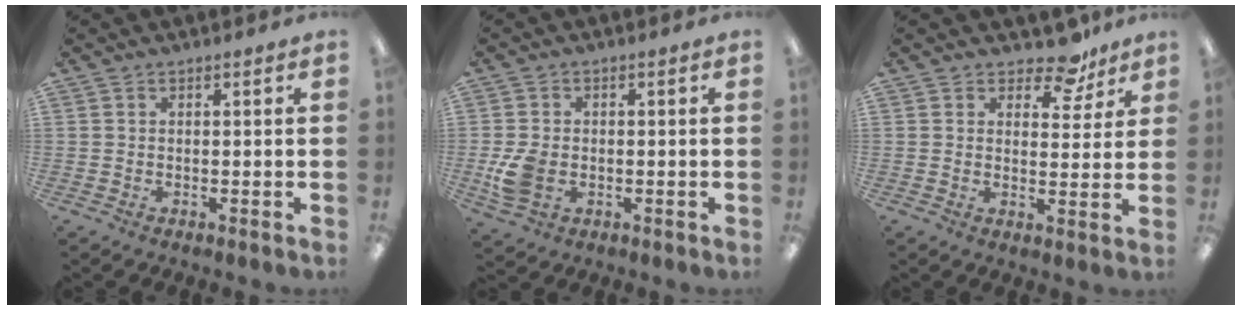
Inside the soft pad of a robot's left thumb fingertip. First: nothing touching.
{"total": 7.0, "force": [-1.5, 5.3, 4.4], "torque": [-0.079, 0.000, -0.026]}
{"total": 7.4, "force": [6.0, 3.5, 2.8], "torque": [-0.036, -0.035, 0.104]}